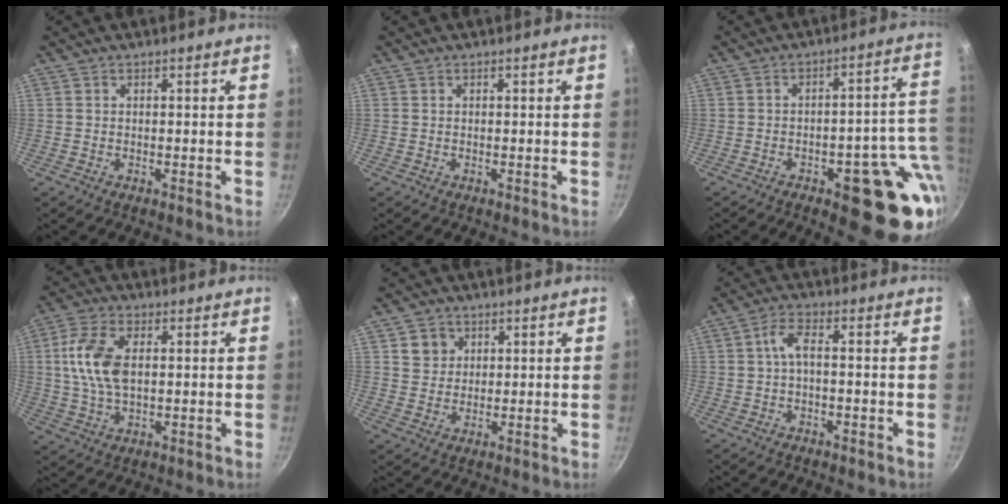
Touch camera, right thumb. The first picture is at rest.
{"total": 0.0}
{"total": 17.8, "force": [-4.2, 7.5, 15.6], "torque": [-0.134, 0.020, -0.048]}
{"total": 10.4, "force": [1.5, 5.8, 8.4], "torque": [-0.163, 0.009, 0.025]}
{"total": 4.2, "force": [1.6, 3.7, 1.0], "torque": [0.008, 0.003, 0.028]}
{"total": 4.0, "force": [-0.7, 1.7, 3.5], "torque": [-0.071, 0.020, -0.016]}